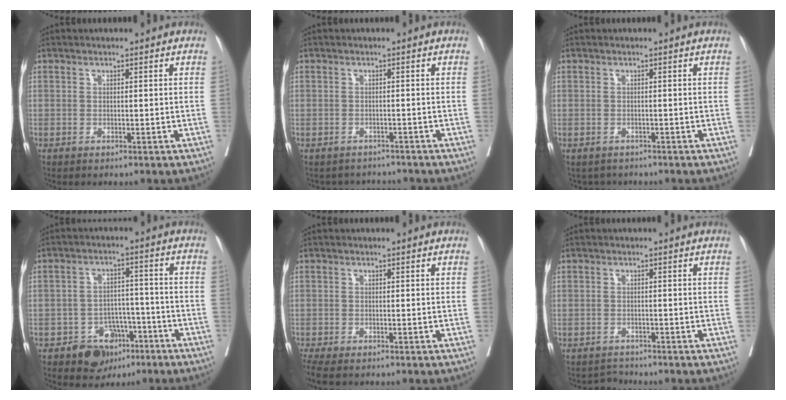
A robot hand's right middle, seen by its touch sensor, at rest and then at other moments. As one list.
[{"total": 3.7, "force": [-3.4, 1.1, -0.8], "torque": [0.013, 0.007, -0.048]}, {"total": 2.5, "force": [-2.1, 1.3, 0.0], "torque": [-0.002, 0.000, -0.032]}, {"total": 6.8, "force": [-4.0, 4.9, 2.5], "torque": [-0.028, 0.013, -0.055]}, {"total": 3.8, "force": [-3.1, 0.9, 2.1], "torque": [-0.040, -0.014, -0.054]}, {"total": 1.6, "force": [-1.3, 0.3, -0.8], "torque": [0.015, -0.006, -0.023]}]